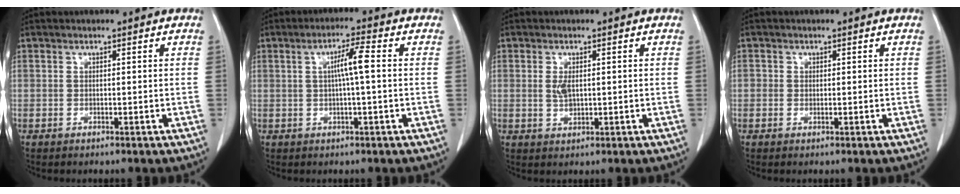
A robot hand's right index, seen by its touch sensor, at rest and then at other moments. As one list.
[{"total": 4.3, "force": [0.3, 0.0, 4.3], "torque": [-0.077, 0.009, 0.005]}, {"total": 2.3, "force": [0.2, 1.1, 2.0], "torque": [-0.040, -0.002, 0.006]}, {"total": 0.9, "force": [-0.1, 0.8, 0.4], "torque": [-0.003, 0.002, -0.003]}]